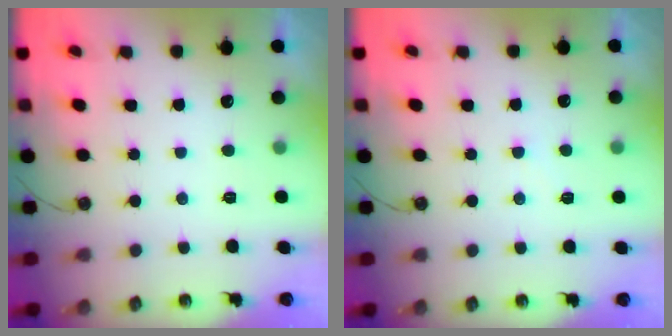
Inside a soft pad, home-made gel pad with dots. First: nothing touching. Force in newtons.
{"total": 2.4, "press": 2.4, "slide": 0.4}